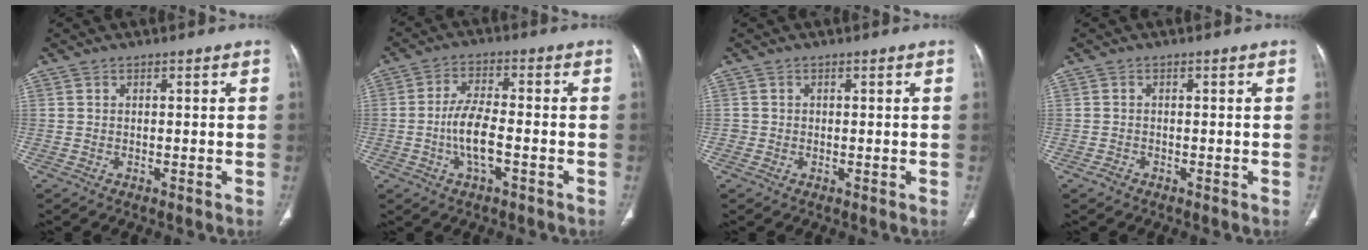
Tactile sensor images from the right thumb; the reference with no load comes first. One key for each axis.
{"total": 7.2, "fx": -2.1, "fy": 2.6, "fz": 6.4, "tx": -0.130, "ty": 0.016, "tz": -0.040}
{"total": 0.9, "fx": -0.2, "fy": 0.9, "fz": 0.0, "tx": 0.007, "ty": 0.006, "tz": -0.004}
{"total": 1.0, "fx": -0.8, "fy": 0.6, "fz": 0.2, "tx": -0.007, "ty": 0.001, "tz": -0.018}